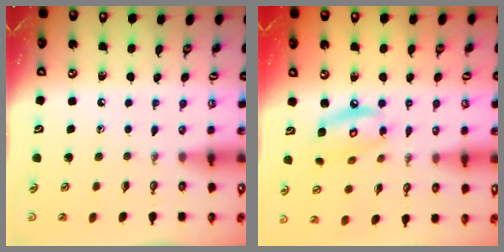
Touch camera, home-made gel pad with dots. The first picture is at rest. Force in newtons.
{"total": 10.5, "press": 10.5, "slide": 0.8}